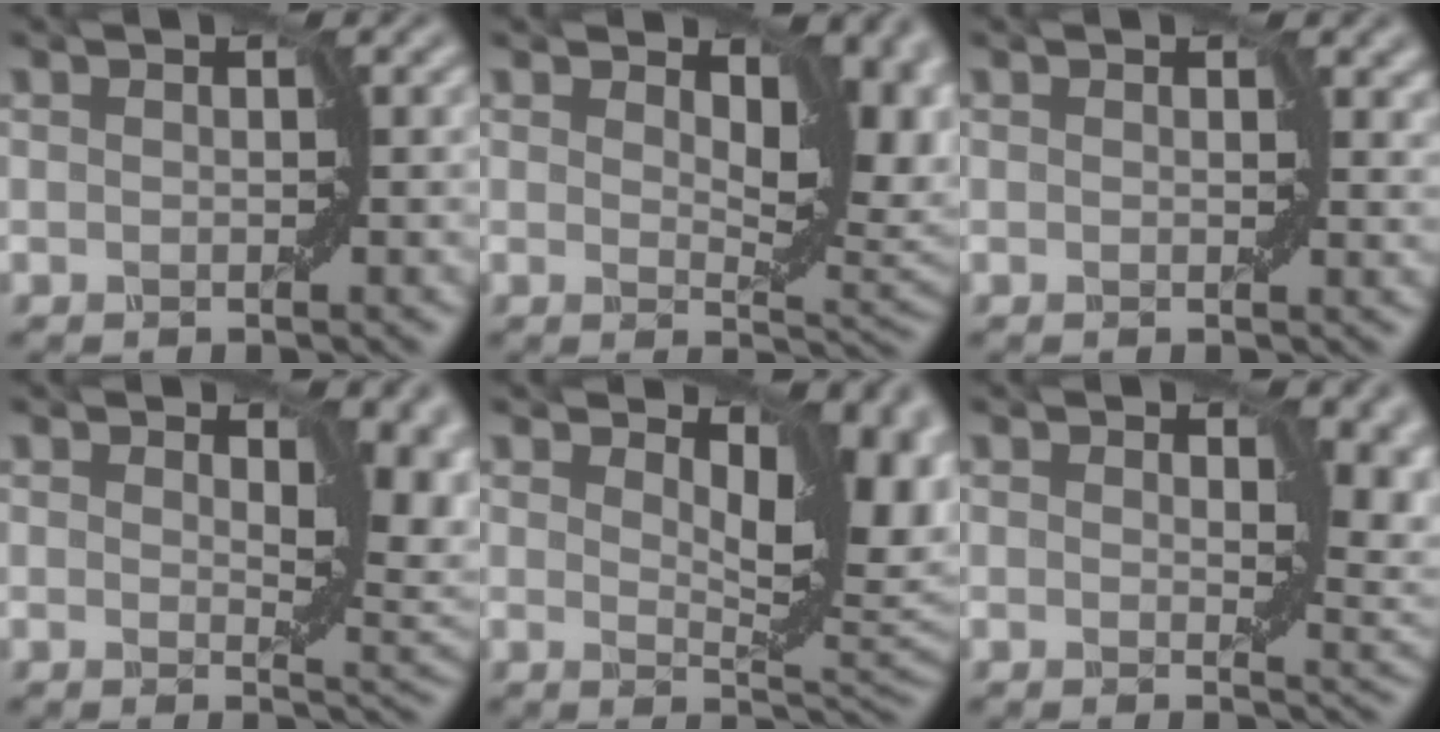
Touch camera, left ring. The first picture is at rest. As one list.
[{"total": 9.5, "force": [2.0, 4.8, 7.9], "torque": [-0.110, -0.006, 0.033]}, {"total": 1.7, "force": [0.7, 1.1, 1.1], "torque": [-0.016, -0.001, 0.003]}, {"total": 6.4, "force": [1.3, 3.3, 5.3], "torque": [-0.073, -0.006, 0.023]}, {"total": 9.1, "force": [2.1, 4.4, 7.7], "torque": [-0.120, -0.007, 0.040]}, {"total": 5.8, "force": [1.3, 3.1, 4.7], "torque": [-0.059, -0.004, 0.016]}]